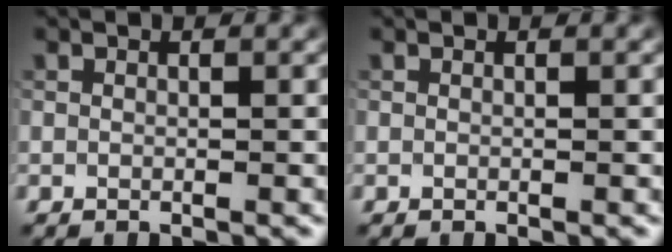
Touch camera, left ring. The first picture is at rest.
{"total": 0.0}